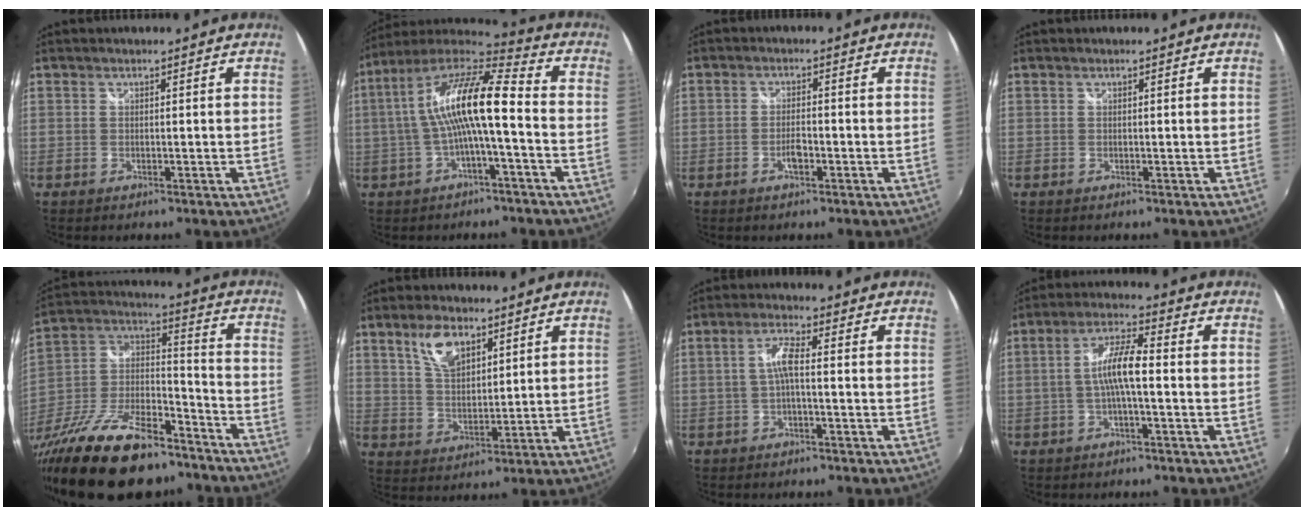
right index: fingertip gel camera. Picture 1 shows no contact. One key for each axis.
{"total": 14.4, "fx": -0.8, "fy": 2.5, "fz": 14.1, "tx": -0.261, "ty": 0.019, "tz": -0.017}
{"total": 3.0, "fx": -1.4, "fy": 1.2, "fz": 2.4, "tx": -0.050, "ty": 0.000, "tz": -0.027}
{"total": 0.0}
{"total": 28.6, "fx": -20.0, "fy": 10.9, "fz": 17.3, "tx": -0.344, "ty": -0.018, "tz": -0.317}
{"total": 7.9, "fx": 4.6, "fy": 3.8, "fz": 5.2, "tx": -0.096, "ty": 0.011, "tz": 0.090}
{"total": 3.8, "fx": -0.7, "fy": 0.5, "fz": 3.7, "tx": -0.076, "ty": 0.009, "tz": -0.013}
{"total": 7.0, "fx": -1.1, "fy": 1.1, "fz": 6.9, "tx": -0.140, "ty": 0.011, "tz": -0.019}